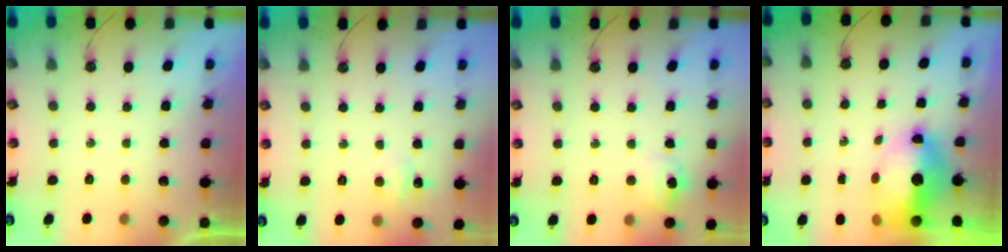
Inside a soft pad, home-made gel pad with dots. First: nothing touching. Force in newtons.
{"total": 4.6, "press": 4.5, "slide": 0.7}
{"total": 7.5, "press": 7.5, "slide": 0.7}
{"total": 10.8, "press": 10.6, "slide": 1.6}